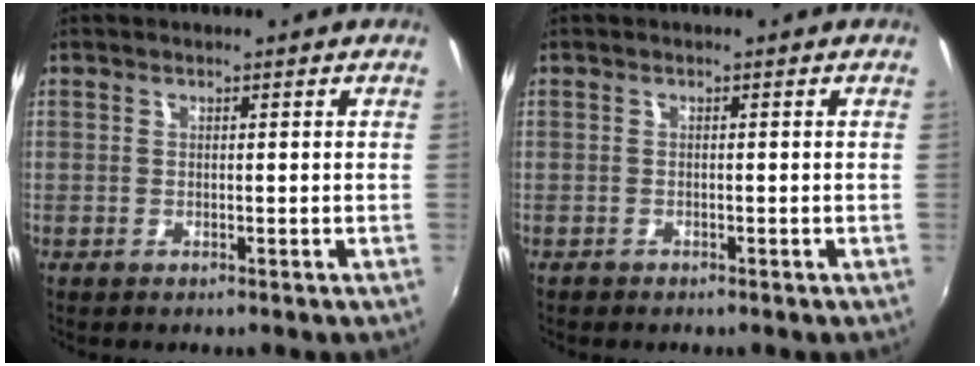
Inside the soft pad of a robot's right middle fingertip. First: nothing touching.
{"total": 0.8, "force": [-0.6, 0.4, 0.0], "torque": [-0.004, -0.001, -0.011]}